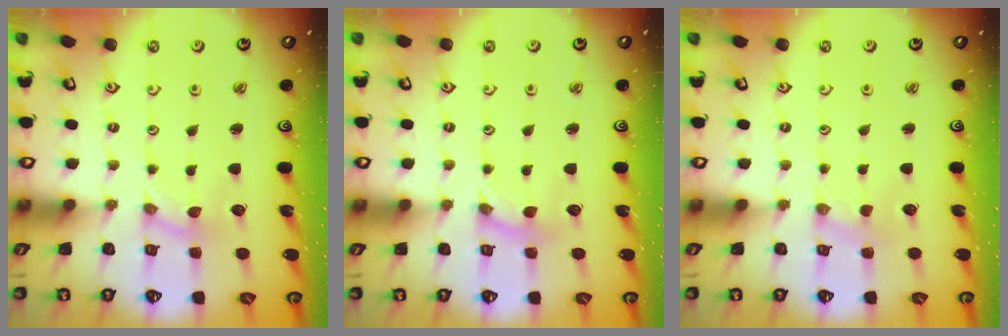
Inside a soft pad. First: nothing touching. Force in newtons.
{"total": 0.0}
{"total": 0.0}